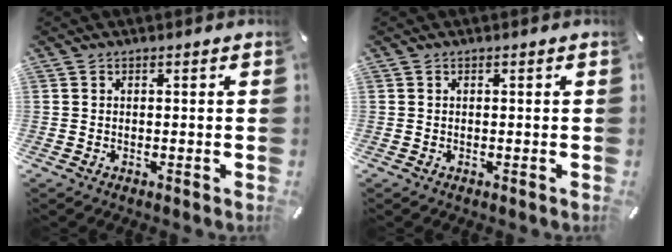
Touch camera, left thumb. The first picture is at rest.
{"total": 0.0}